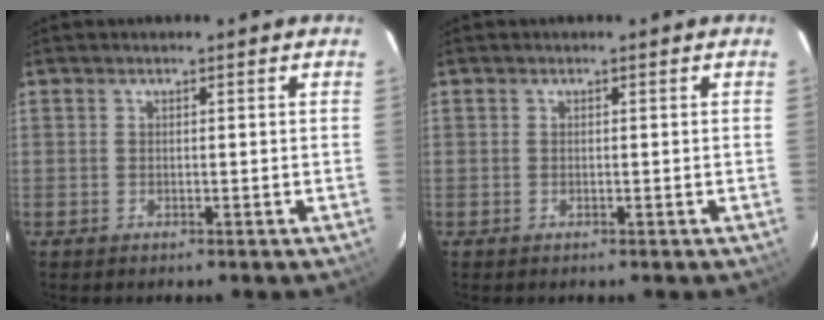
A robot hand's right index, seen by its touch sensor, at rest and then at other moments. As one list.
[{"total": 0.0}]